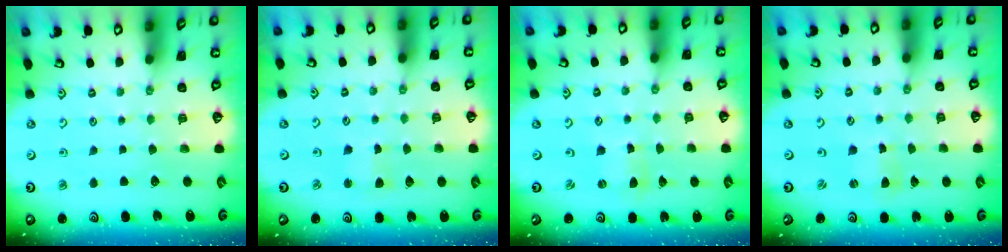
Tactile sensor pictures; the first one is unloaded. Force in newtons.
{"total": 2.5, "press": 2.4, "slide": 0.4}
{"total": 1.0, "press": 1.0, "slide": 0.2}
{"total": 1.4, "press": 1.4, "slide": 0.2}